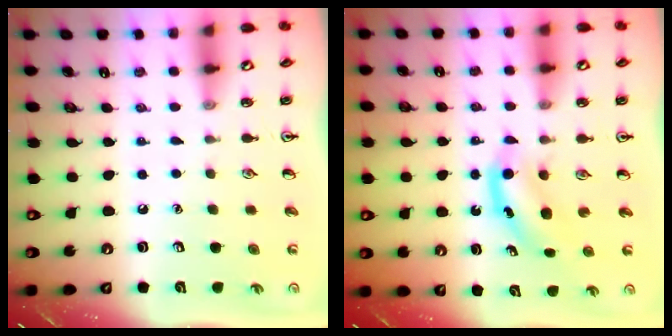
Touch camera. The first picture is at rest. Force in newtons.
{"total": 4.2, "press": 4.1, "slide": 0.8}